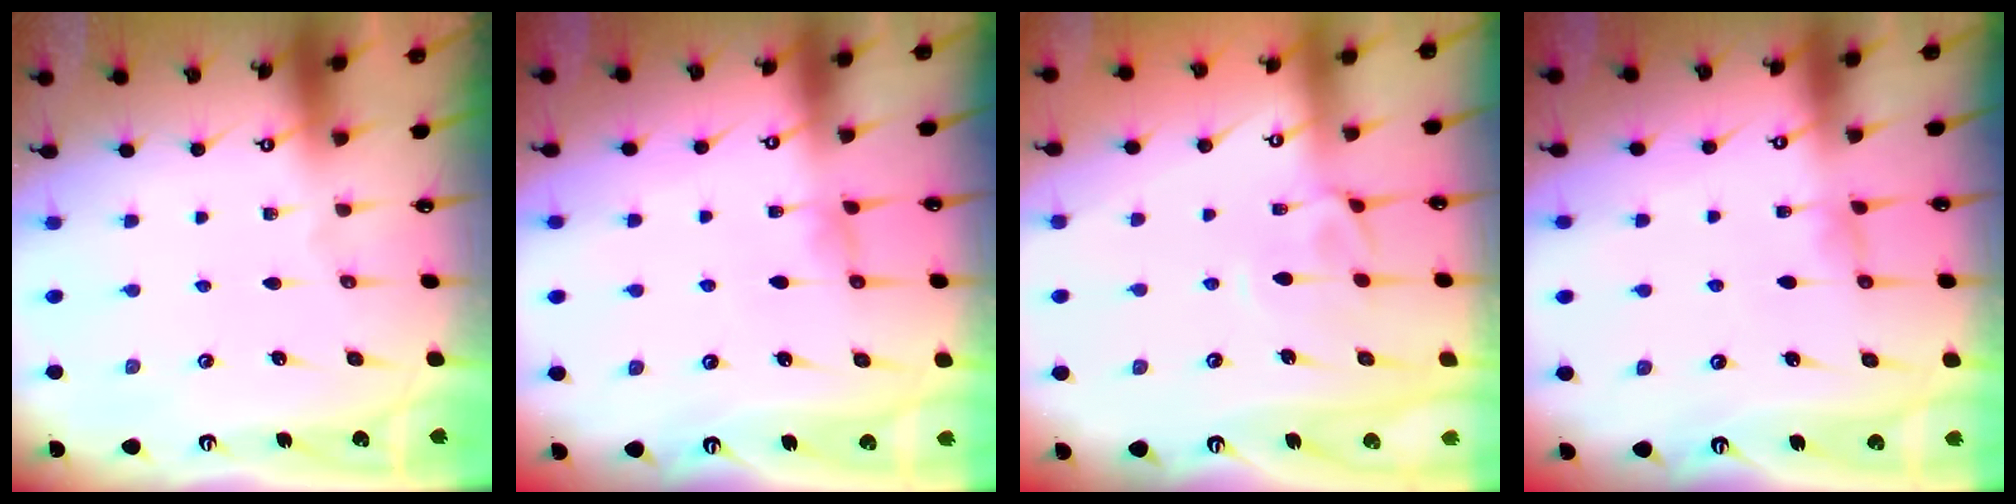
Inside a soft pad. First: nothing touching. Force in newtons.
{"total": 0.5, "press": 0.4, "slide": 0.4}
{"total": 2.7, "press": 2.4, "slide": 1.2}
{"total": 0.5, "press": 0.4, "slide": 0.4}